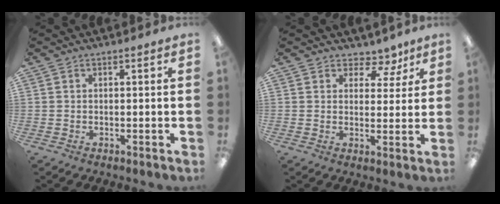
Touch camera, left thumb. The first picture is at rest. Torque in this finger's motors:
{"motor_torque": [-0.07, 0.04, -0.41, 0.34, -0.04]}